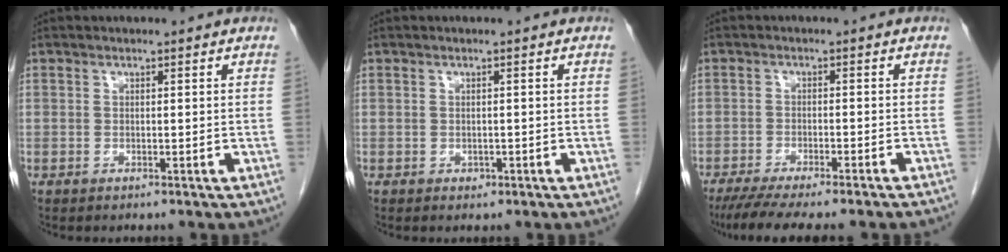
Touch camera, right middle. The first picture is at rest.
{"total": 1.2, "force": [-0.4, 1.1, 0.5], "torque": [-0.006, 0.004, 0.000]}
{"total": 12.5, "force": [-10.7, 0.8, 6.4], "torque": [-0.083, -0.022, -0.153]}